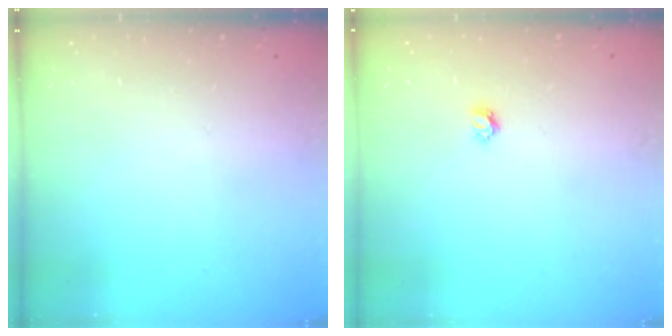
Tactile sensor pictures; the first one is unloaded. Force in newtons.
{"total": 3.7, "press": 3.6, "slide": 0.4}